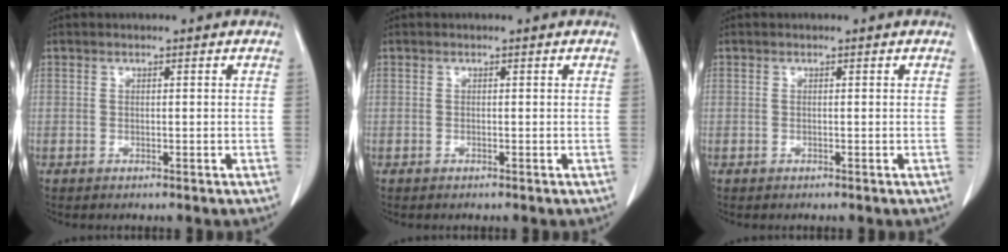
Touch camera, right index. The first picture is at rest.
{"total": 0.0}
{"total": 0.0}